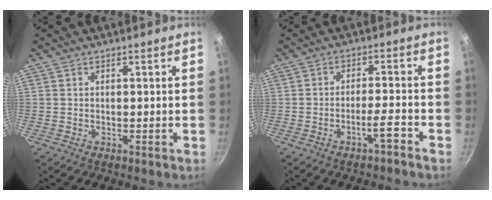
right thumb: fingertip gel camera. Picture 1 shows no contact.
{"total": 2.6, "force": [-2.0, 0.0, 1.6], "torque": [-0.035, 0.018, -0.030]}